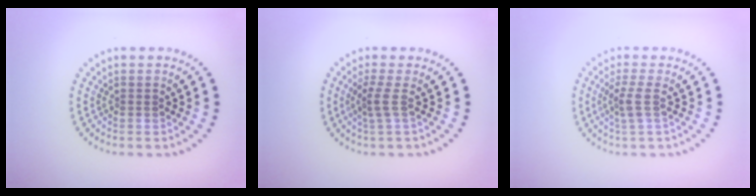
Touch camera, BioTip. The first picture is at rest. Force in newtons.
{"total": 1.8, "press": 1.2, "slide": 1.4}
{"total": 2.0, "press": 1.5, "slide": 1.3}